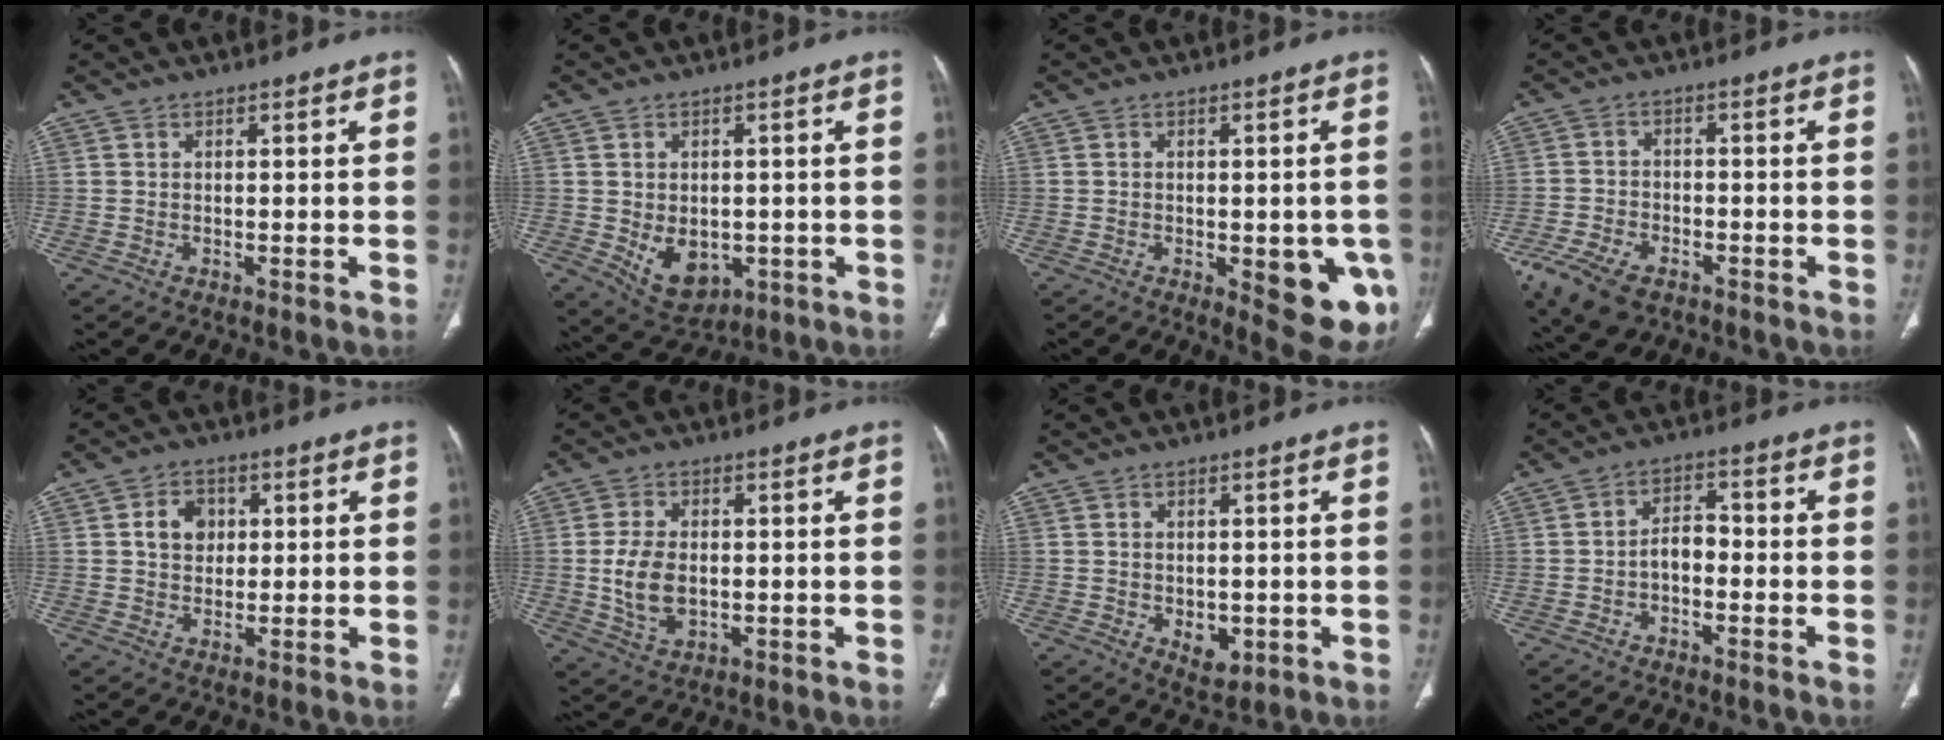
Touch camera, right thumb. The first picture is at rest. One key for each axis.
{"total": 8.3, "fx": -1.6, "fy": 5.9, "fz": 5.5, "tx": -0.064, "ty": -0.006, "tz": -0.004}
{"total": 11.7, "fx": -3.4, "fy": 5.0, "fz": 10.0, "tx": -0.094, "ty": -0.008, "tz": -0.027}
{"total": 9.7, "fx": -5.8, "fy": 5.4, "fz": 5.7, "tx": -0.111, "ty": 0.010, "tz": -0.100}
{"total": 5.5, "fx": 1.2, "fy": 4.4, "fz": 3.1, "tx": -0.029, "ty": 0.001, "tz": 0.018}
{"total": 8.0, "fx": -0.3, "fy": 5.0, "fz": 6.2, "tx": -0.117, "ty": -0.003, "tz": 0.002}
{"total": 4.6, "fx": -0.8, "fy": 3.1, "fz": 3.2, "tx": -0.031, "ty": -0.007, "tz": 0.001}
{"total": 4.2, "fx": -1.5, "fy": 2.6, "fz": 2.9, "tx": -0.038, "ty": 0.026, "tz": -0.032}